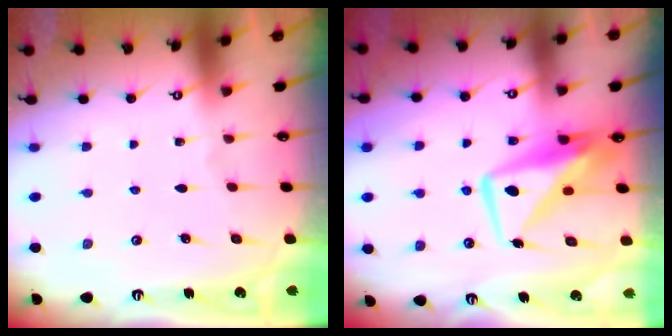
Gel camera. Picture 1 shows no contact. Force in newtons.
{"total": 10.0, "press": 9.9, "slide": 1.3}